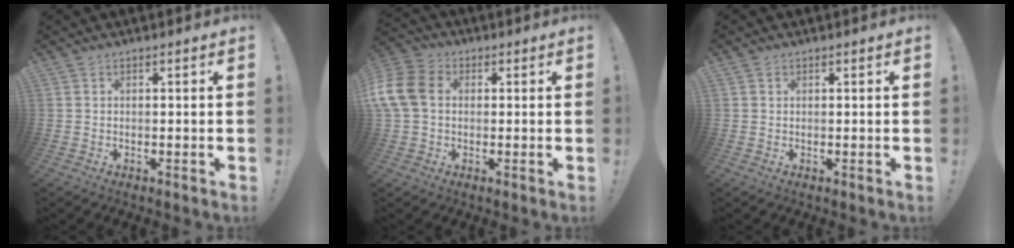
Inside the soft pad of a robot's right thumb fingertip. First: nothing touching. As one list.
[{"total": 12.3, "force": [1.1, 9.1, 8.2], "torque": [-0.177, 0.008, 0.024]}, {"total": 0.7, "force": [0.5, 0.5, 0.1], "torque": [0.003, -0.002, 0.009]}]